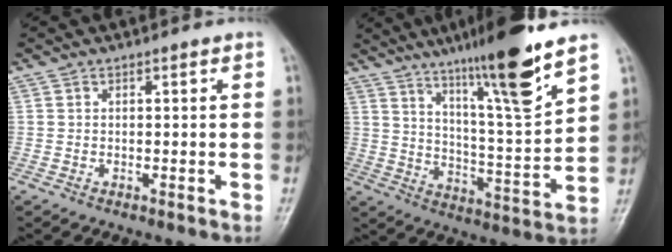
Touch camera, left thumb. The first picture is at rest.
{"total": 17.4, "force": [11.8, 0.9, 12.7], "torque": [-0.195, -0.065, 0.194]}